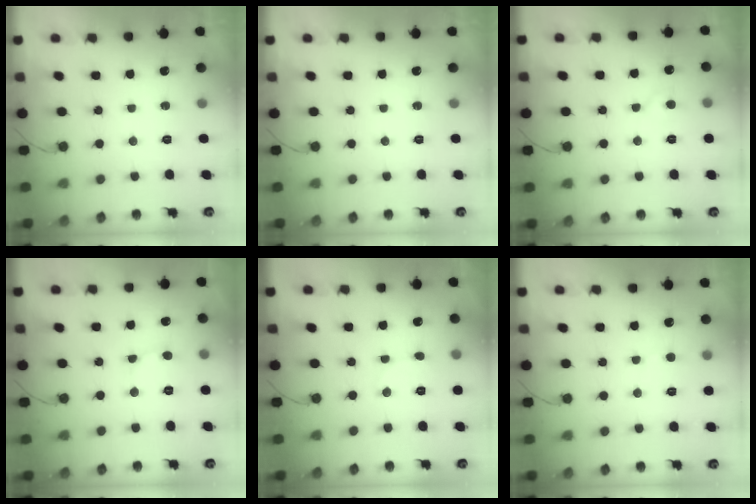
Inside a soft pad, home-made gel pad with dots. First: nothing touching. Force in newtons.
{"total": 0.0}
{"total": 4.3, "press": 4.3, "slide": 0.5}
{"total": 3.7, "press": 3.6, "slide": 0.3}
{"total": 2.9, "press": 2.9, "slide": 0.3}
{"total": 4.1, "press": 4.1, "slide": 0.3}